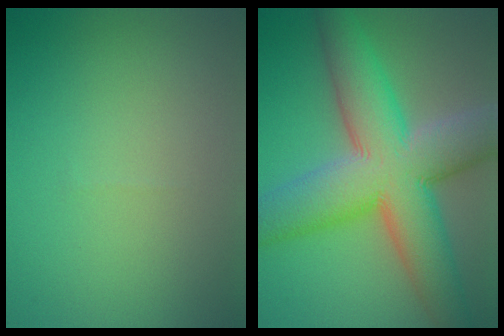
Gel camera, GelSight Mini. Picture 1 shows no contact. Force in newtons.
{"total": 13.3, "press": 13.2, "slide": 0.6}